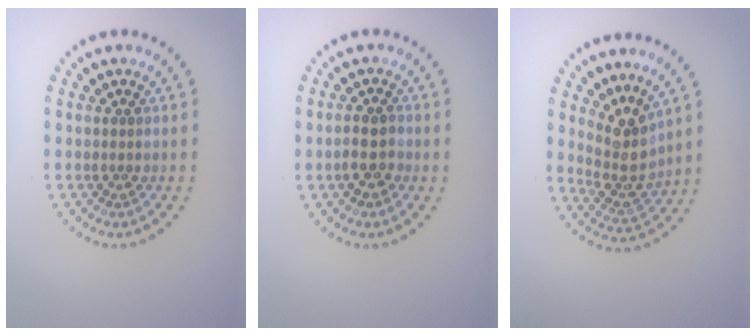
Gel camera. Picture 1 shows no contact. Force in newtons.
{"total": 2.3, "press": 2.2, "slide": 0.7}
{"total": 3.8, "press": 2.7, "slide": 2.6}